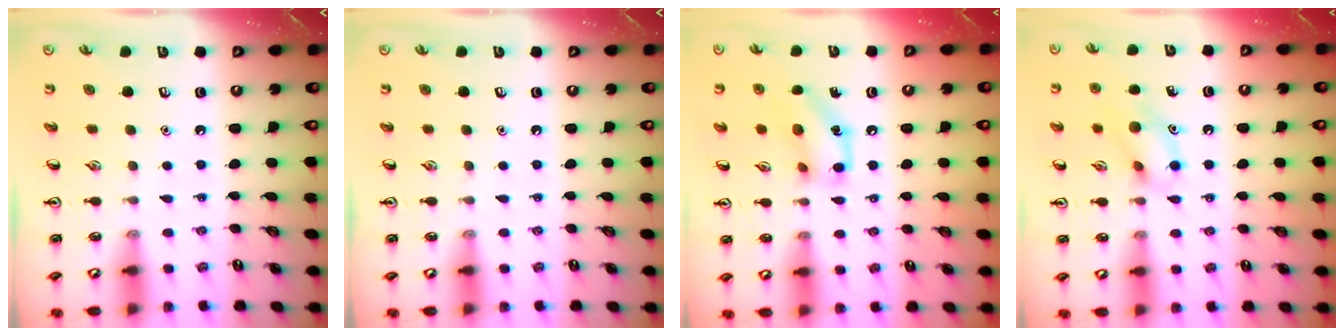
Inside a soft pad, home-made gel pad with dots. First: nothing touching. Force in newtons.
{"total": 0.0}
{"total": 12.2, "press": 12.1, "slide": 2.0}
{"total": 11.7, "press": 11.6, "slide": 0.7}